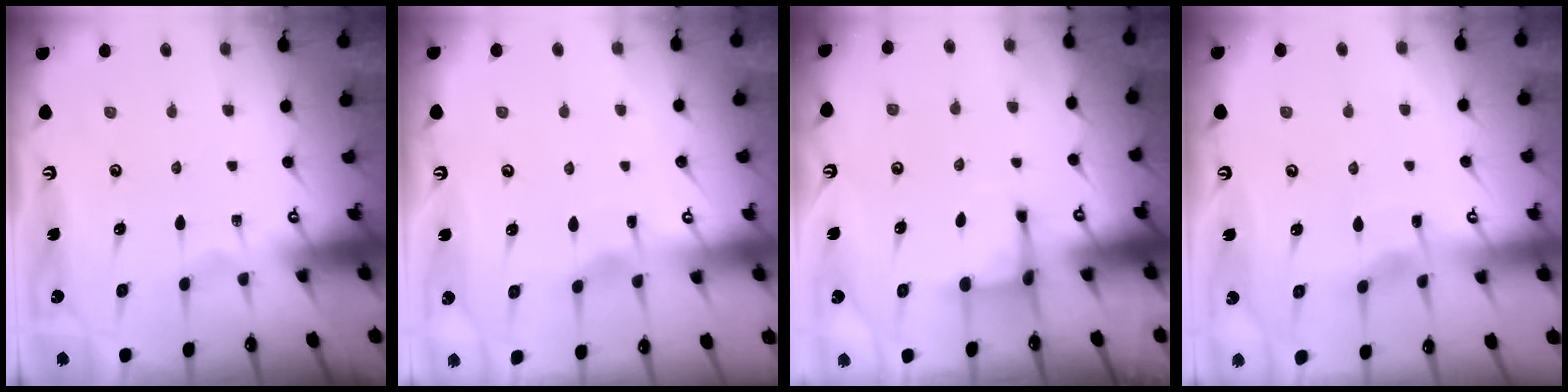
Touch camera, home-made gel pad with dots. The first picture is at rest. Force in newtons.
{"total": 2.6, "press": 2.6, "slide": 0.3}
{"total": 3.1, "press": 3.0, "slide": 0.9}
{"total": 2.4, "press": 2.4, "slide": 0.3}